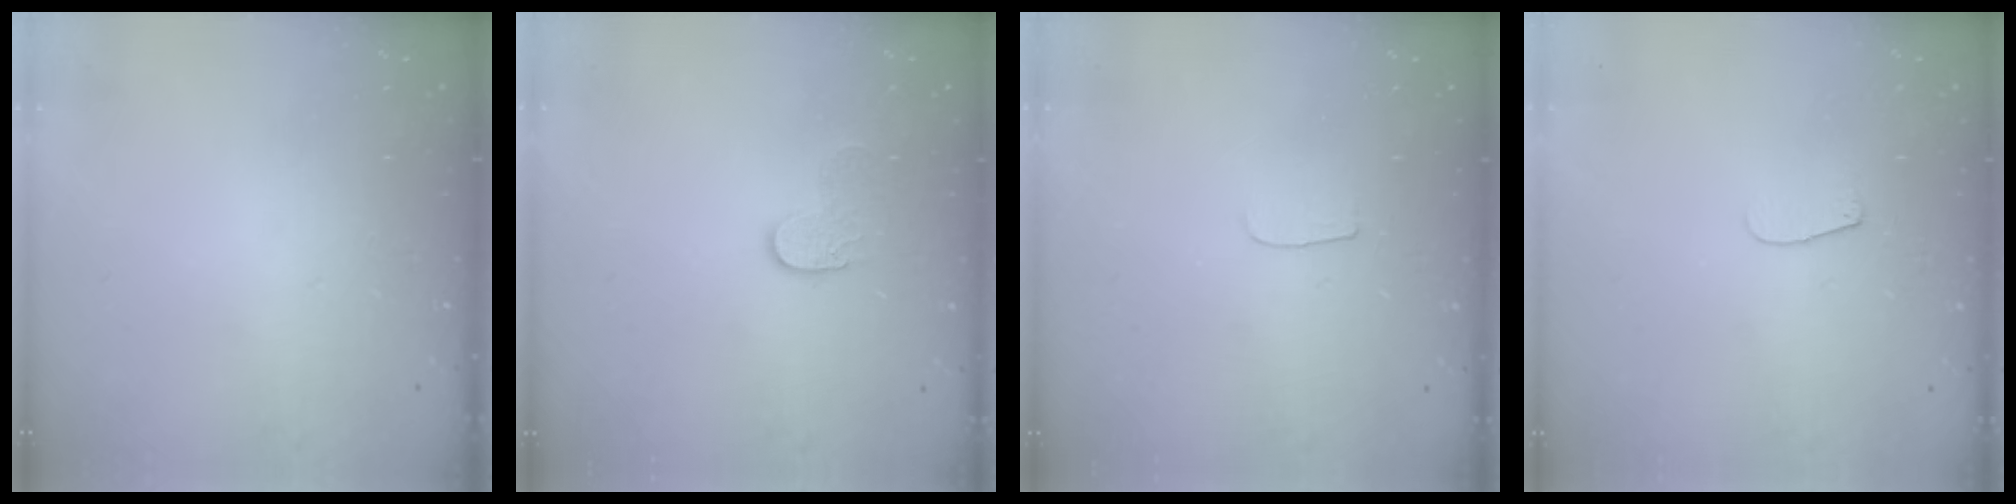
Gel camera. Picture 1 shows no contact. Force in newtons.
{"total": 7.3, "press": 7.3, "slide": 0.2}
{"total": 3.0, "press": 3.0, "slide": 0.4}
{"total": 6.2, "press": 6.2, "slide": 0.7}